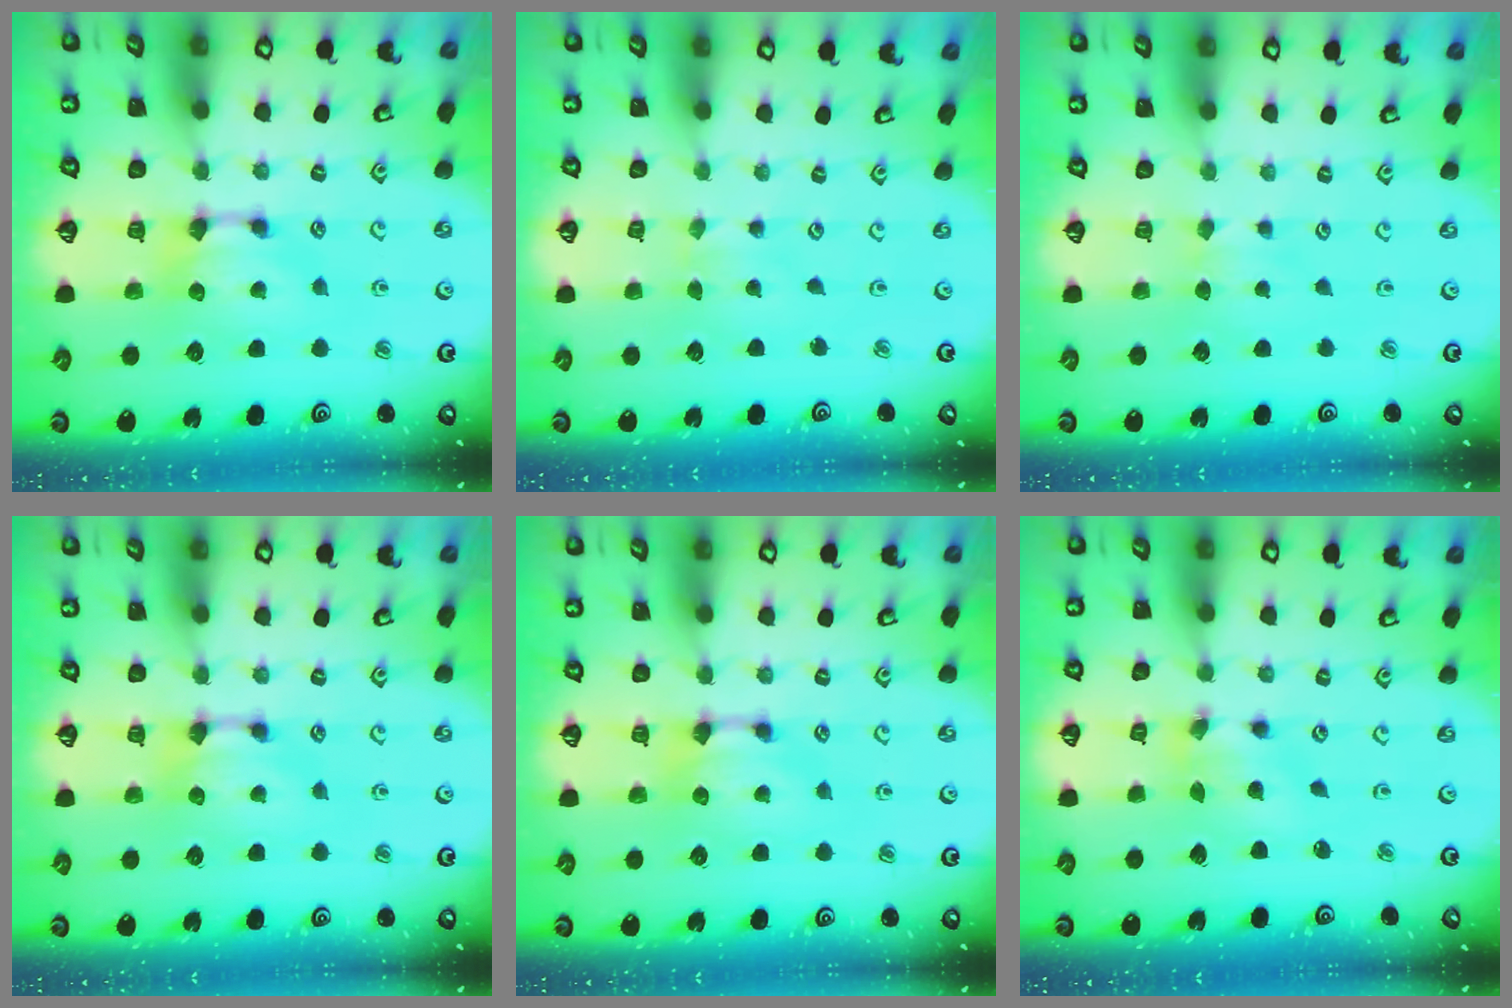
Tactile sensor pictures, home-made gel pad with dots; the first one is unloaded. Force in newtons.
{"total": 2.0, "press": 2.0, "slide": 0.1}
{"total": 2.9, "press": 2.9, "slide": 0.4}
{"total": 0.0}
{"total": 0.0}
{"total": 2.0, "press": 1.5, "slide": 1.3}